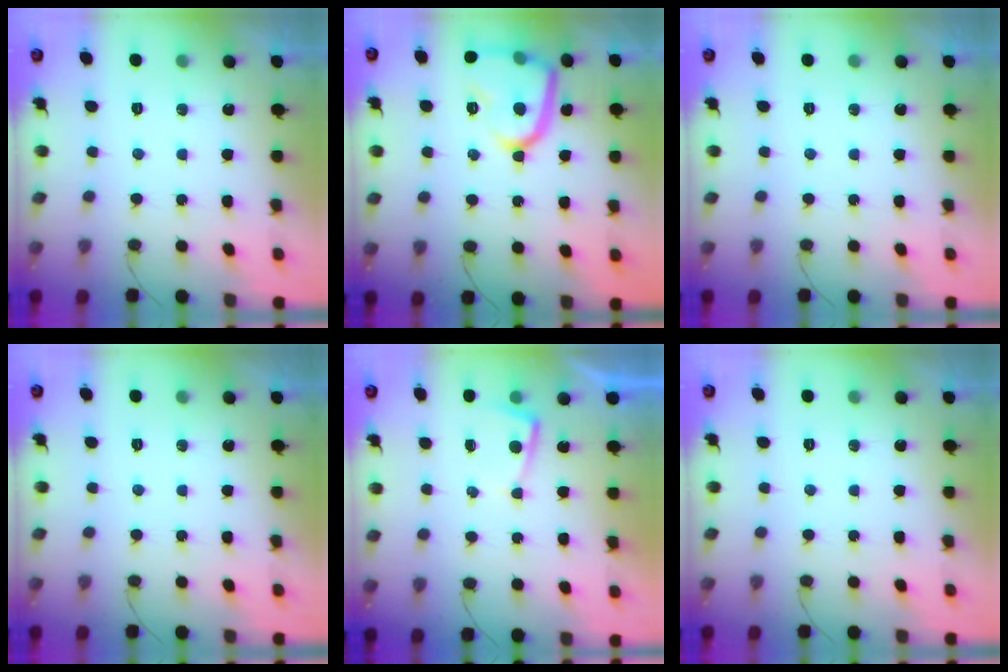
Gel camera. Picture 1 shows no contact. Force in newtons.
{"total": 14.2, "press": 14.2, "slide": 0.7}
{"total": 0.0}
{"total": 0.0}
{"total": 2.7, "press": 2.7, "slide": 0.3}
{"total": 0.0}